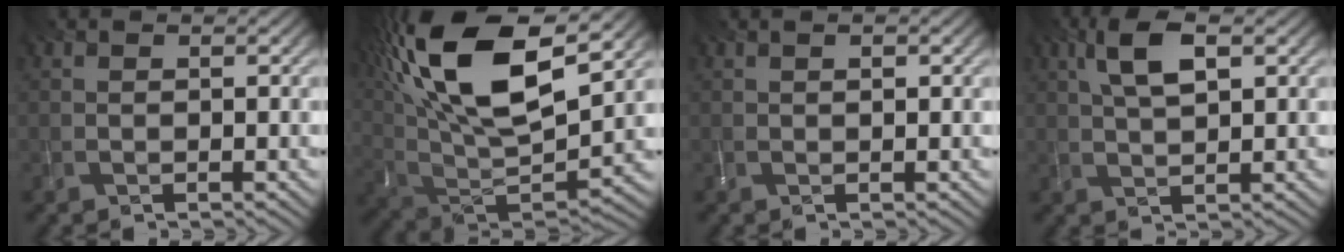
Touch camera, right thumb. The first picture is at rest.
{"total": 19.4, "force": [9.0, 8.6, 14.8], "torque": [-0.330, 0.029, 0.155]}
{"total": 1.3, "force": [0.4, 0.5, 1.1], "torque": [-0.021, 0.003, 0.007]}
{"total": 5.5, "force": [2.2, 2.1, 4.6], "torque": [-0.105, 0.007, 0.041]}